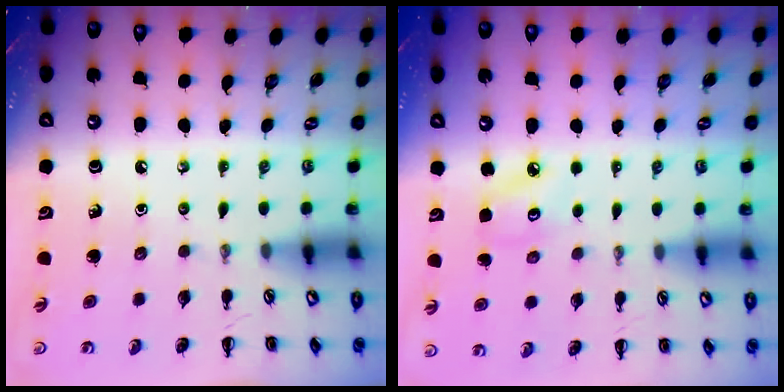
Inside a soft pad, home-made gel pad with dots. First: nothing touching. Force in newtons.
{"total": 4.1, "press": 3.9, "slide": 1.1}